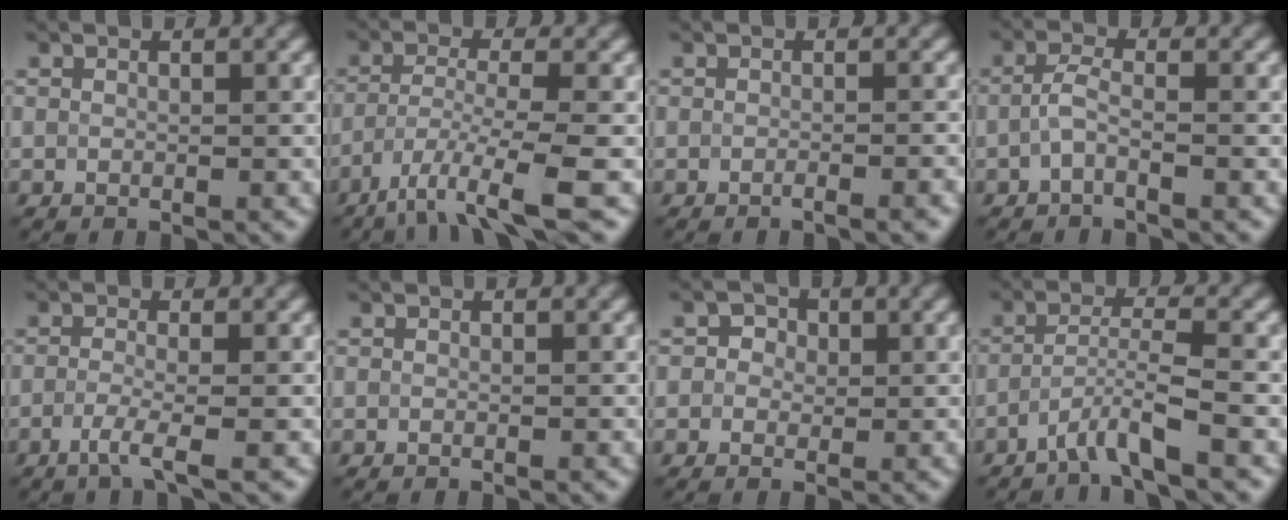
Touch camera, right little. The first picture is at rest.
{"total": 5.5, "force": [-3.2, 0.8, 4.4], "torque": [-0.078, -0.010, -0.068]}
{"total": 1.9, "force": [-1.0, 0.6, 1.6], "torque": [-0.008, 0.001, -0.021]}
{"total": 1.9, "force": [-0.7, 0.5, 1.7], "torque": [-0.039, 0.002, -0.019]}
{"total": 2.6, "force": [-1.2, 0.5, 2.3], "torque": [-0.039, -0.002, -0.034]}
{"total": 0.0}
{"total": 1.9, "force": [0.6, 1.6, 0.7], "torque": [-0.001, 0.005, -0.002]}
{"total": 3.4, "force": [-2.1, 0.1, 2.6], "torque": [-0.050, 0.005, -0.050]}